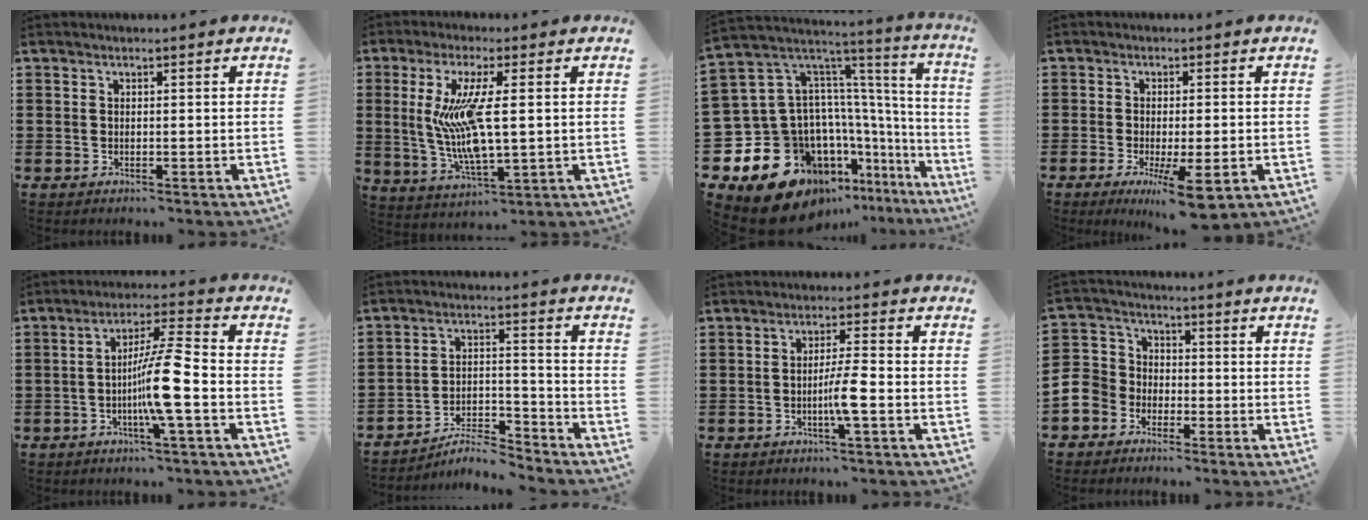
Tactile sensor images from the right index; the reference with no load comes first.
{"total": 10.0, "force": [1.1, 2.2, 9.8], "torque": [-0.217, -0.019, 0.012]}
{"total": 23.4, "force": [-12.9, 14.6, 13.0], "torque": [-0.279, -0.012, -0.179]}
{"total": 6.4, "force": [-2.9, 1.2, 5.6], "torque": [-0.101, -0.011, -0.047]}
{"total": 9.4, "force": [-2.3, 0.2, 9.1], "torque": [-0.175, -0.010, -0.050]}
{"total": 6.5, "force": [-6.0, 1.0, 2.2], "torque": [-0.040, 0.011, -0.116]}
{"total": 4.7, "force": [-1.5, -0.2, 4.5], "torque": [-0.086, -0.009, -0.031]}
{"total": 6.7, "force": [-3.0, 5.8, 1.8], "torque": [-0.096, 0.000, -0.073]}